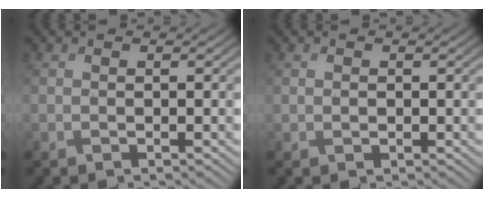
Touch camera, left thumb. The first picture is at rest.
{"total": 0.5, "force": [-0.1, 0.5, 0.0], "torque": [-0.001, -0.003, 0.000]}